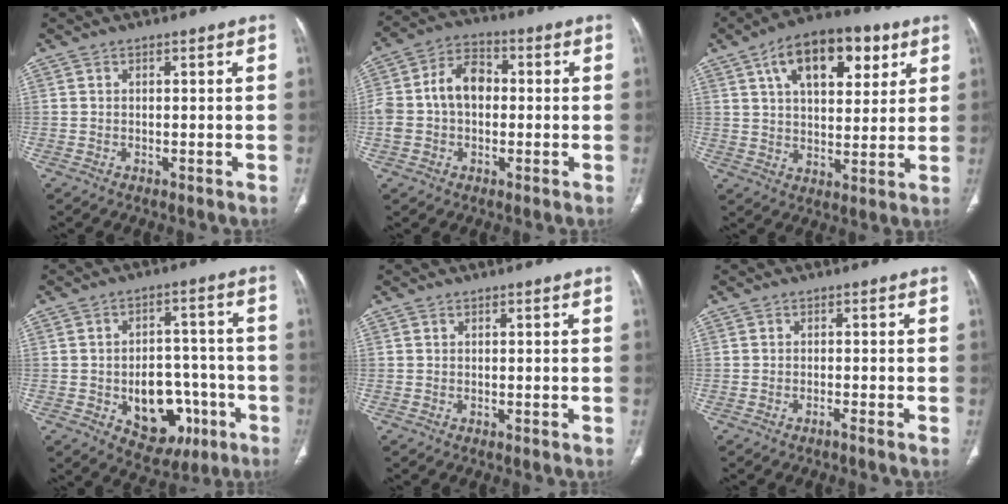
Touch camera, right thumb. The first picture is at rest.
{"total": 10.6, "force": [0.2, 7.5, 7.5], "torque": [-0.134, 0.034, -0.003]}
{"total": 17.1, "force": [7.7, 9.0, 12.4], "torque": [-0.152, -0.010, 0.120]}
{"total": 13.7, "force": [-4.5, 9.4, 8.9], "torque": [-0.081, 0.037, -0.046]}
{"total": 0.0}
{"total": 0.9, "force": [-0.7, -0.4, 0.4], "torque": [-0.006, 0.005, -0.014]}